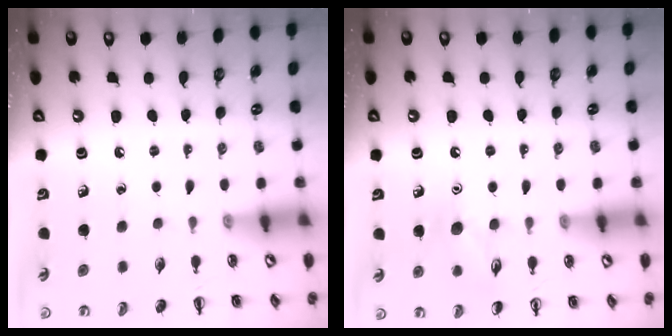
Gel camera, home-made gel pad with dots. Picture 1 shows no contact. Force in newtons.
{"total": 8.6, "press": 8.5, "slide": 0.9}